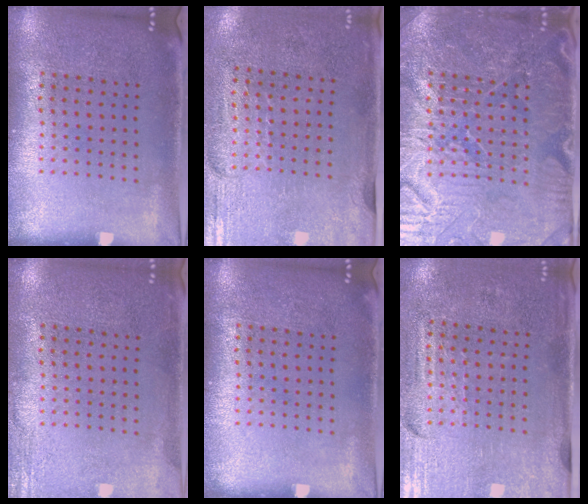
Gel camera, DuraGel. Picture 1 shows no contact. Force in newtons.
{"total": 2.9, "press": 2.5, "slide": 1.5}
{"total": 4.9, "press": 4.7, "slide": 1.4}
{"total": 2.2, "press": 2.2, "slide": 0.4}
{"total": 0.0}
{"total": 3.2, "press": 2.8, "slide": 1.5}